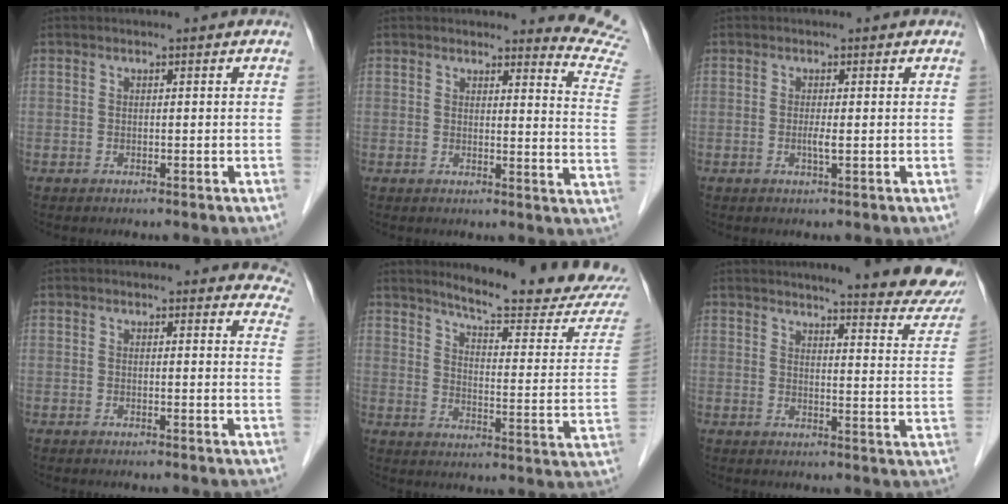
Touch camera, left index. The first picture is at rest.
{"total": 9.1, "force": [9.1, -0.7, -0.1], "torque": [0.014, -0.126, 0.065]}
{"total": 1.2, "force": [-0.5, -0.1, 1.1], "torque": [-0.027, -0.007, -0.009]}
{"total": 8.8, "force": [8.4, 2.5, 1.0], "torque": [0.037, -0.032, 0.045]}
{"total": 18.6, "force": [17.5, 0.0, 6.3], "torque": [-0.091, -0.109, 0.212]}
{"total": 16.7, "force": [14.6, 1.7, 7.9], "torque": [-0.083, -0.063, 0.154]}